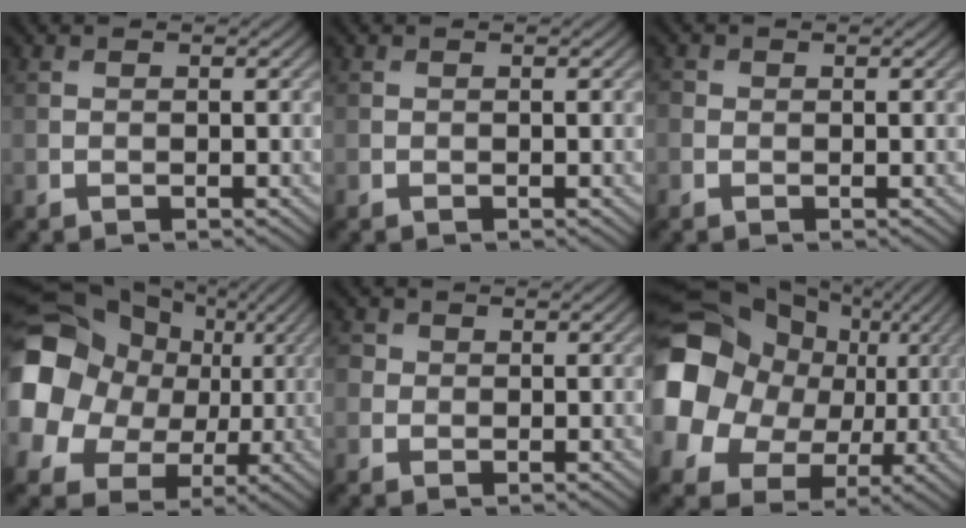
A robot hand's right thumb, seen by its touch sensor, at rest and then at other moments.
{"total": 0.0}
{"total": 0.9, "force": [-0.1, 0.9, 0.2], "torque": [-0.004, -0.003, -0.004]}
{"total": 18.3, "force": [3.4, 15.5, 9.0], "torque": [-0.264, 0.012, 0.061]}
{"total": 1.7, "force": [0.3, 1.6, 0.5], "torque": [-0.015, 0.003, 0.000]}
{"total": 20.6, "force": [3.5, 17.5, 10.4], "torque": [-0.270, 0.015, 0.061]}